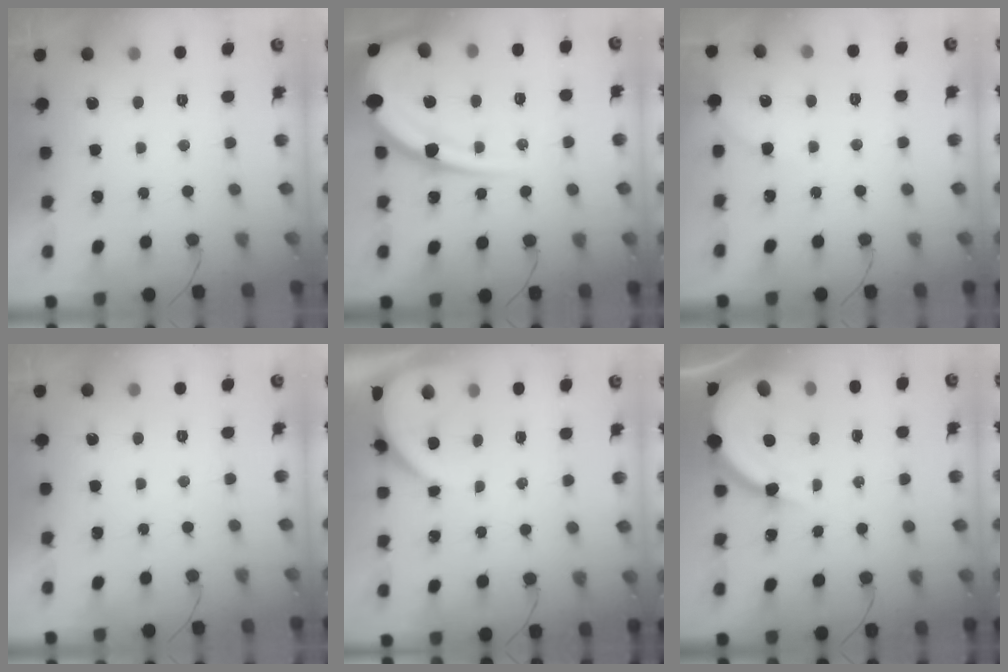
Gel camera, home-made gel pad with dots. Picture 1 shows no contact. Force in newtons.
{"total": 17.7, "press": 17.6, "slide": 1.8}
{"total": 2.9, "press": 2.8, "slide": 0.6}
{"total": 0.0}
{"total": 4.3, "press": 4.3, "slide": 0.3}
{"total": 10.8, "press": 10.7, "slide": 1.4}